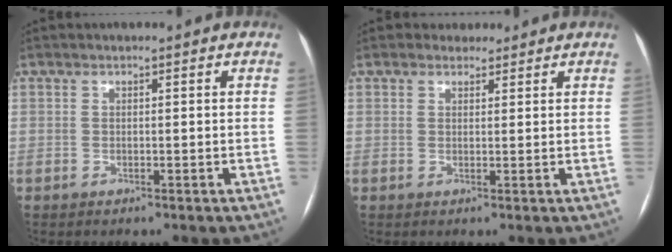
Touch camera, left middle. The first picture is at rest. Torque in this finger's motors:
{"motor_torque": [0.03, -0.15, 0.09, 0.00]}